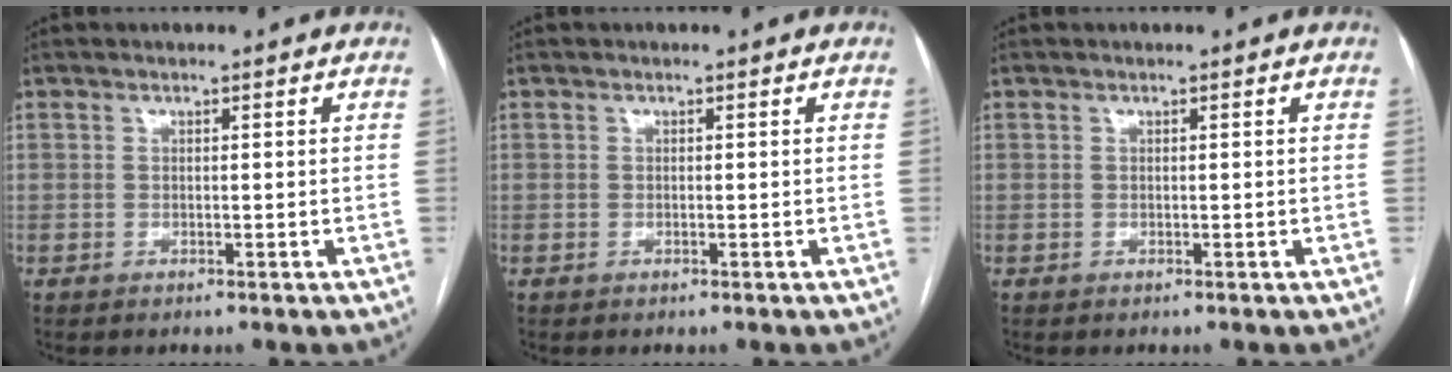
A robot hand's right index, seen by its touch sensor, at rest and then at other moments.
{"total": 0.0}
{"total": 0.0}